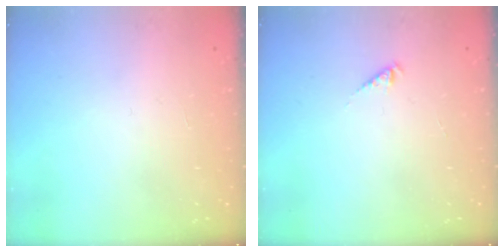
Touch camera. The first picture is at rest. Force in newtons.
{"total": 0.5, "press": 0.5, "slide": 0.2}